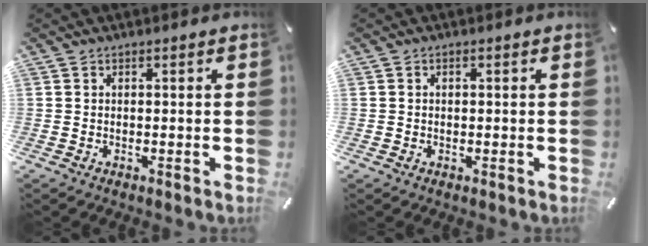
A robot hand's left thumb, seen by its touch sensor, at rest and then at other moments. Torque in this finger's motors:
{"motor_torque": [-0.21, -0.23, -0.01, -0.01, -0.02]}